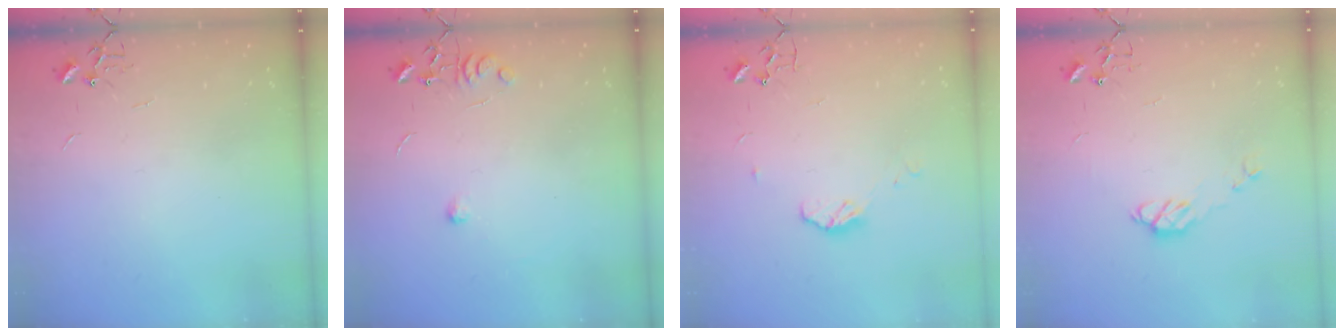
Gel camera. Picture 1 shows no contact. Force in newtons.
{"total": 6.9, "press": 6.8, "slide": 0.9}
{"total": 6.5, "press": 6.4, "slide": 0.4}
{"total": 7.1, "press": 7.1, "slide": 0.5}